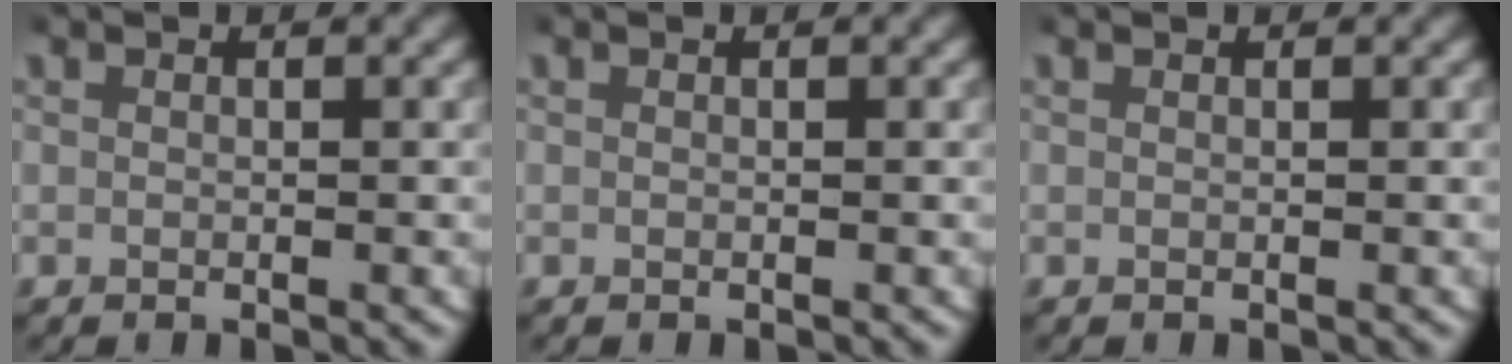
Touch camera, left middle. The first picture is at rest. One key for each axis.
{"total": 0.0}
{"total": 0.0}